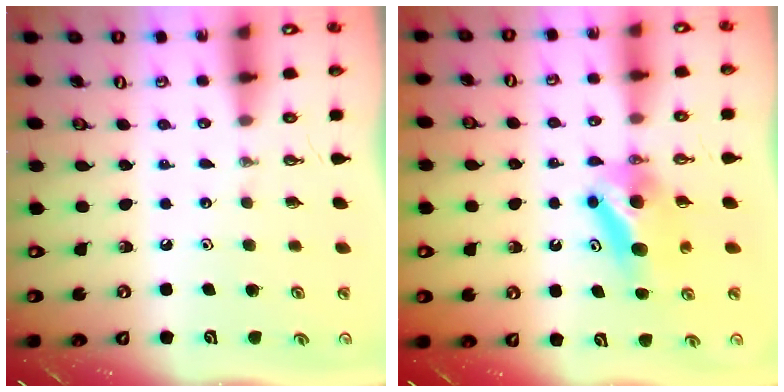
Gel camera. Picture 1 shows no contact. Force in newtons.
{"total": 7.4, "press": 7.1, "slide": 1.9}